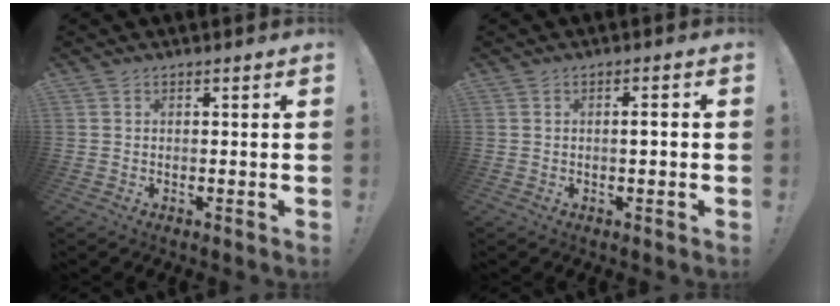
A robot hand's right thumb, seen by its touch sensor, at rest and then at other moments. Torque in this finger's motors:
{"motor_torque": [-0.10, -0.28, -0.10, 0.18, 0.12]}